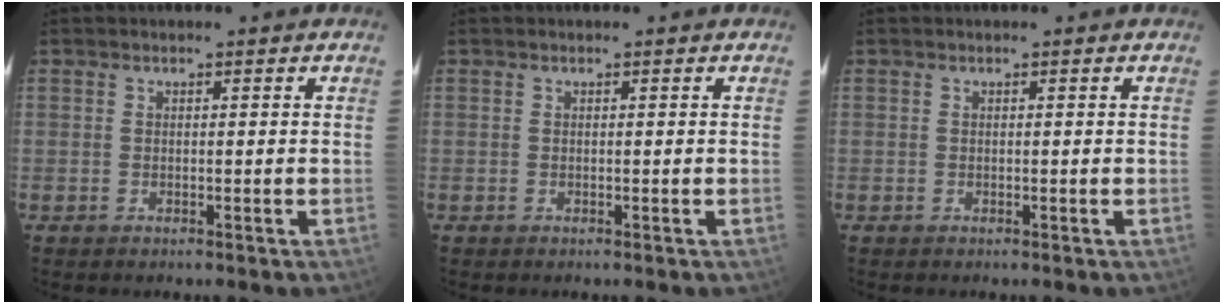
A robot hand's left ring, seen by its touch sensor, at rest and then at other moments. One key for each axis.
{"total": 0.0}
{"total": 0.0}